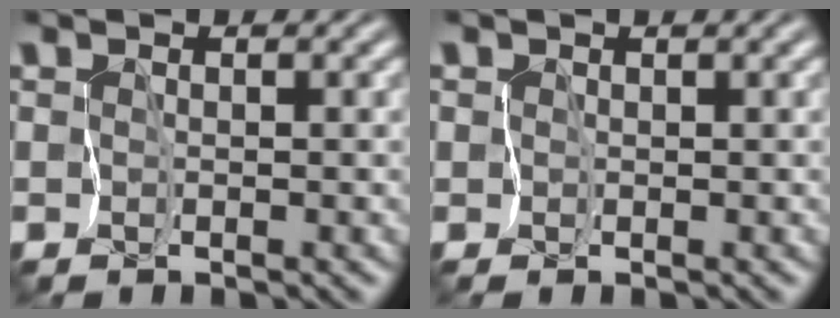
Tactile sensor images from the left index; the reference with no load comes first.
{"total": 0.7, "force": [0.4, 0.5, 0.3], "torque": [0.001, 0.001, 0.003]}